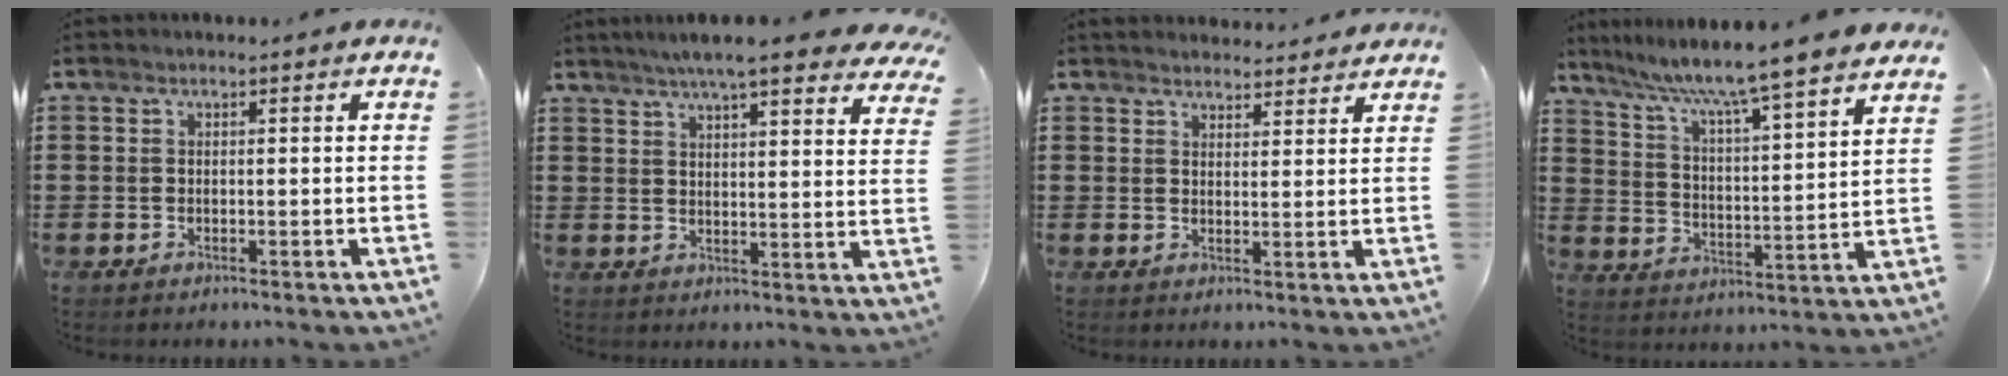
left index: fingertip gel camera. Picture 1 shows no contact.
{"total": 6.8, "force": [5.9, 0.1, 3.5], "torque": [-0.078, -0.020, 0.100]}
{"total": 2.9, "force": [2.8, 0.5, -0.1], "torque": [0.002, -0.012, 0.052]}
{"total": 7.0, "force": [6.0, -1.2, 3.3], "torque": [-0.088, -0.048, 0.094]}